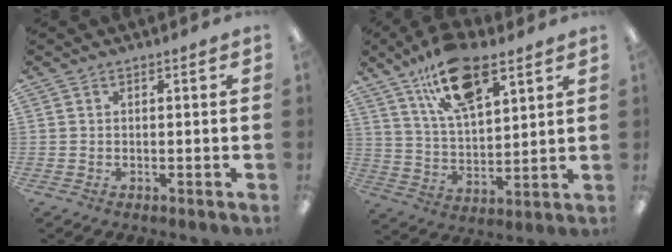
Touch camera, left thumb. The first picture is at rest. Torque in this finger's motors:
{"motor_torque": [0.54, 0.43, 1.39, -0.82, 0.11]}